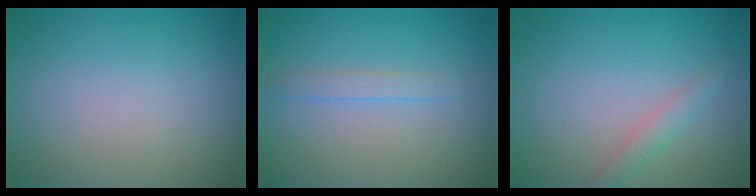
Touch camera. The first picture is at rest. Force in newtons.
{"total": 1.2, "press": 1.2, "slide": 0.2}
{"total": 1.5, "press": 1.5, "slide": 0.1}